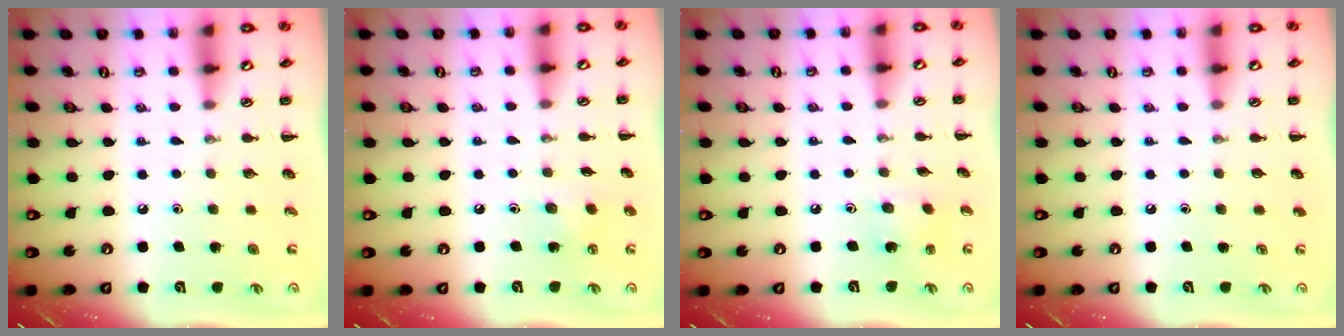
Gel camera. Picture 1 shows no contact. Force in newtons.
{"total": 5.1, "press": 4.9, "slide": 1.4}
{"total": 1.7, "press": 1.6, "slide": 0.7}
{"total": 0.0}